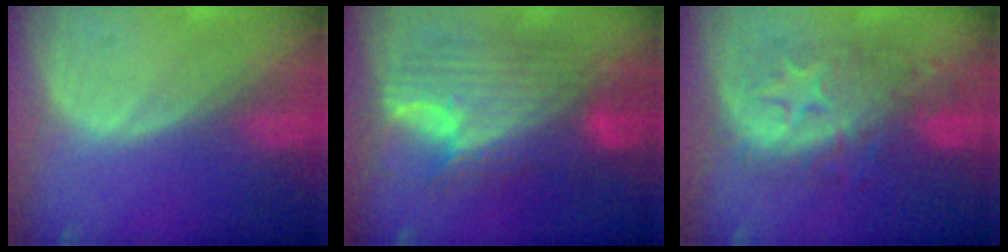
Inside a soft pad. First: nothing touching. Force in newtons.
{"total": 11.3, "press": 11.3, "slide": 1.2}
{"total": 9.0, "press": 9.0, "slide": 0.3}